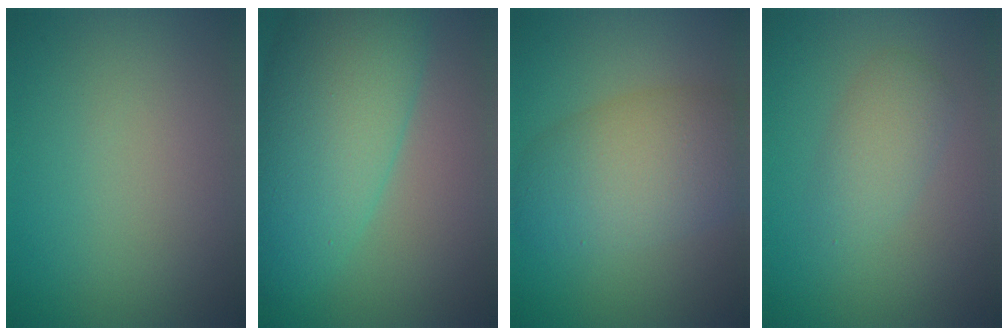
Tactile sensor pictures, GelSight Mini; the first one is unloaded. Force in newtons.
{"total": 10.5, "press": 10.4, "slide": 0.2}
{"total": 5.1, "press": 5.0, "slide": 0.5}
{"total": 2.7, "press": 2.7, "slide": 0.1}